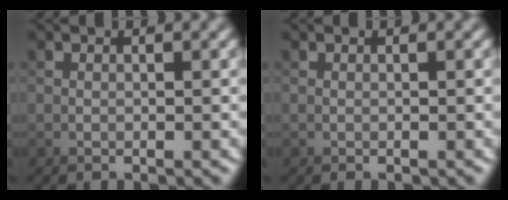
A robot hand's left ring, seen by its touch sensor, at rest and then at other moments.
{"total": 0.0}